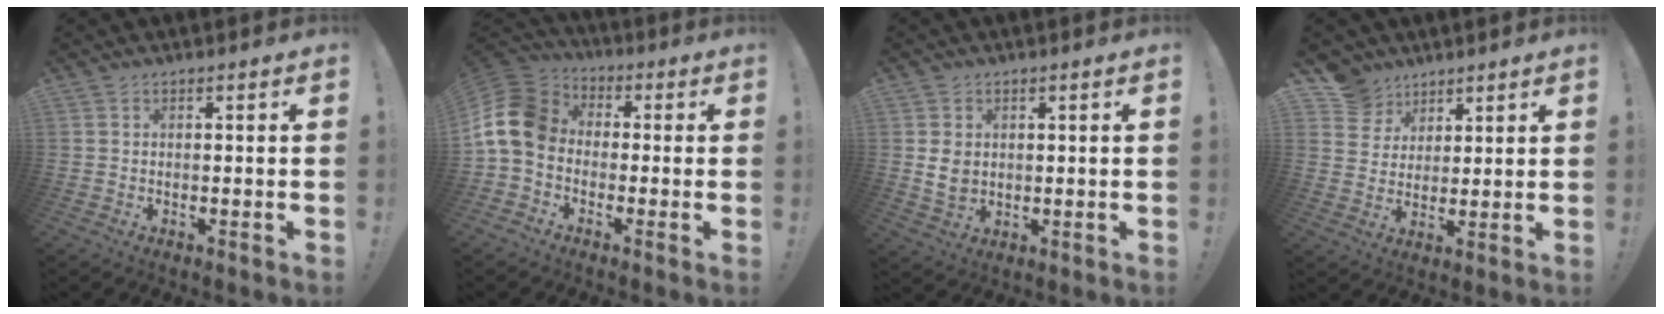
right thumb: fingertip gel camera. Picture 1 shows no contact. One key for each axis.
{"total": 14.3, "fx": -0.6, "fy": 10.5, "fz": 9.6, "tx": -0.188, "ty": 0.021, "tz": -0.005}
{"total": 5.6, "fx": 1.2, "fy": 4.6, "fz": 3.0, "tx": -0.045, "ty": -0.003, "tz": 0.025}
{"total": 8.8, "fx": 5.8, "fy": 6.6, "fz": 0.8, "tx": -0.013, "ty": -0.045, "tz": 0.117}